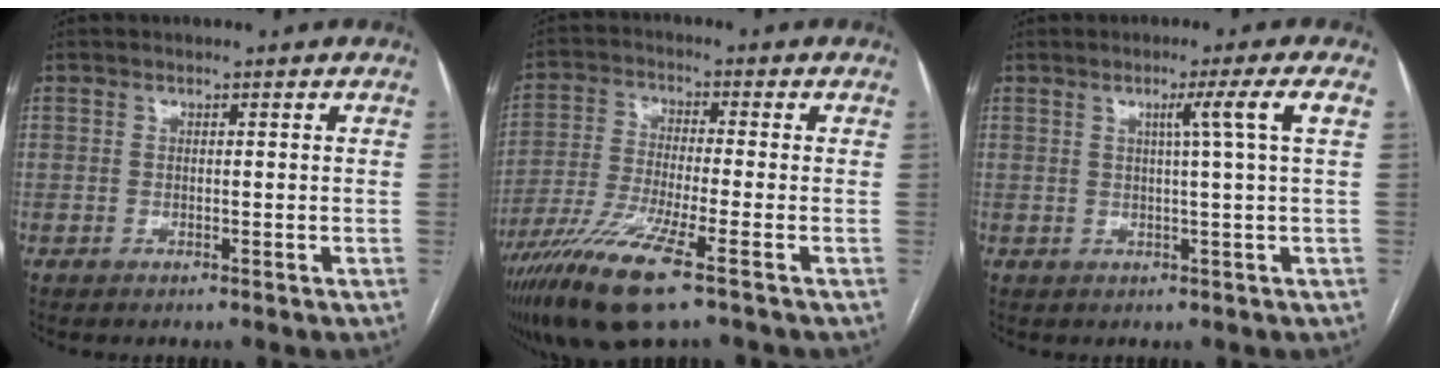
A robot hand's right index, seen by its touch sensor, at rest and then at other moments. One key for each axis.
{"total": 11.9, "fx": -6.9, "fy": 0.4, "fz": 9.6, "tx": -0.197, "ty": -0.028, "tz": -0.131}
{"total": 4.4, "fx": 1.2, "fy": -1.6, "fz": 3.9, "tx": -0.067, "ty": -0.001, "tz": 0.024}